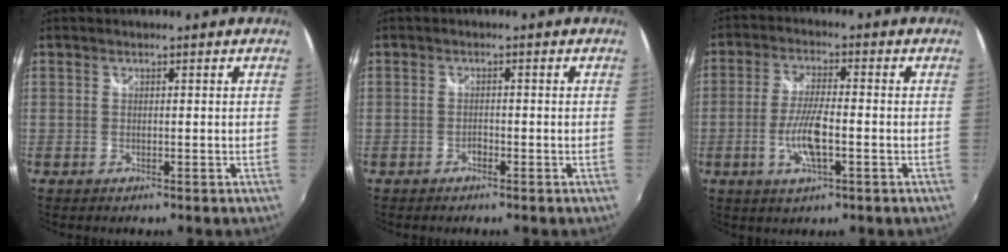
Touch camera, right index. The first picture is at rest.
{"total": 1.1, "force": [-0.9, 0.5, 0.3], "torque": [-0.009, 0.000, -0.016]}
{"total": 7.8, "force": [-2.3, 1.9, 7.2], "torque": [-0.148, -0.004, -0.045]}